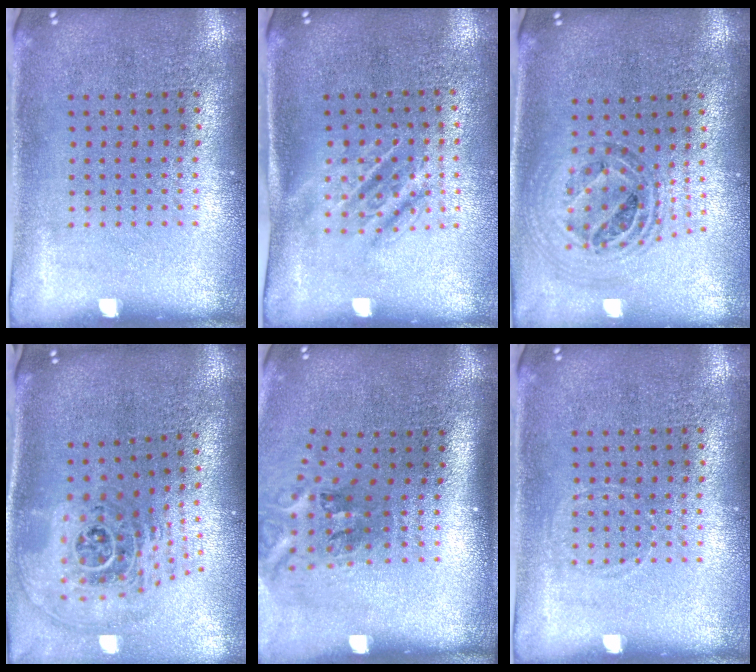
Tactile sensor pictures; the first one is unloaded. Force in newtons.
{"total": 1.6, "press": 1.2, "slide": 1.0}
{"total": 1.0, "press": 1.0, "slide": 0.1}
{"total": 2.4, "press": 1.6, "slide": 1.7}
{"total": 2.1, "press": 1.3, "slide": 1.6}
{"total": 0.6, "press": 0.6, "slide": 0.0}